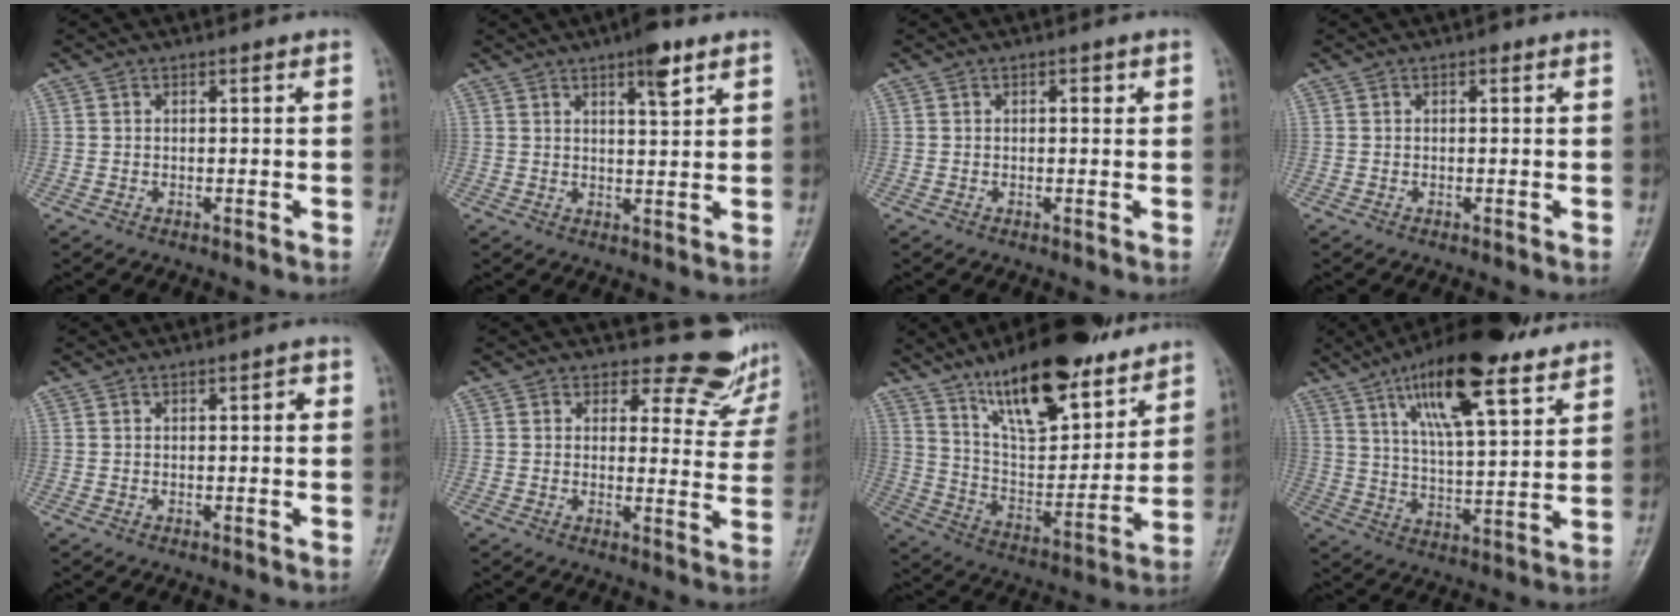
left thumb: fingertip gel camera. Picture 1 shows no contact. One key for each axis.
{"total": 5.8, "fx": 3.4, "fy": 1.6, "fz": 4.4, "tx": -0.056, "ty": -0.016, "tz": 0.049}
{"total": 1.4, "fx": 0.5, "fy": 0.7, "fz": 1.1, "tx": -0.007, "ty": 0.002, "tz": 0.005}
{"total": 0.8, "fx": 0.4, "fy": 0.5, "fz": 0.5, "tx": -0.002, "ty": 0.001, "tz": 0.001}
{"total": 1.6, "fx": 0.3, "fy": 0.8, "fz": 1.4, "tx": -0.011, "ty": 0.004, "tz": 0.000}
{"total": 10.0, "fx": 9.2, "fy": 3.9, "fz": 0.5, "tx": 0.036, "ty": -0.080, "tz": 0.086}
{"total": 22.2, "fx": 15.4, "fy": 7.9, "fz": 14.0, "tx": -0.181, "ty": -0.076, "tz": 0.261}
{"total": 19.7, "fx": 11.9, "fy": 5.8, "fz": 14.6, "tx": -0.218, "ty": -0.041, "tz": 0.199}